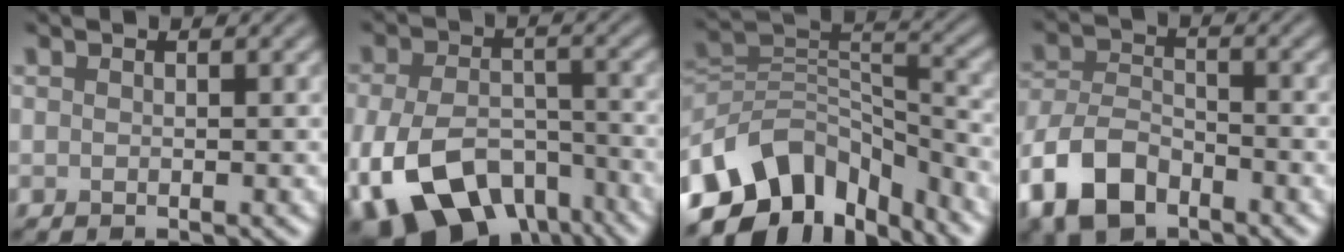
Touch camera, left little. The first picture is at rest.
{"total": 11.7, "force": [-6.4, 6.6, 7.2], "torque": [-0.142, -0.022, -0.106]}
{"total": 10.2, "force": [-6.9, 6.1, 4.3], "torque": [-0.076, 0.013, -0.132]}
{"total": 7.3, "force": [-4.5, 4.1, 4.0], "torque": [-0.085, -0.003, -0.093]}